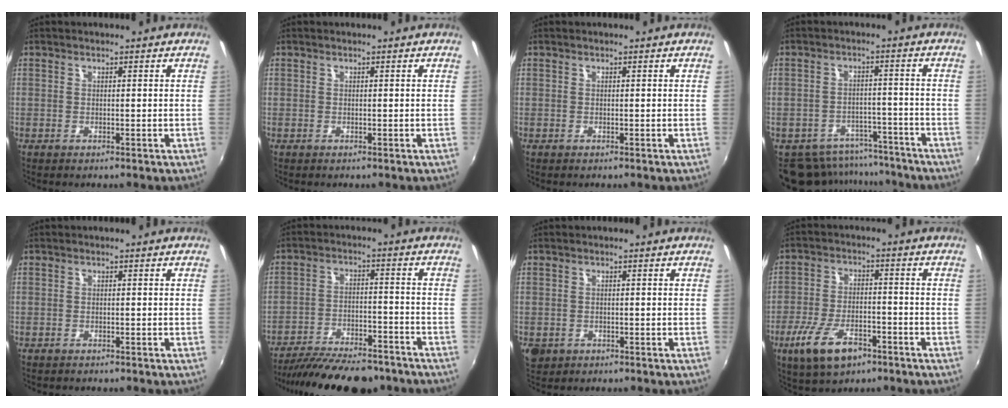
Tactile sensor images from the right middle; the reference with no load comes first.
{"total": 0.0}
{"total": 0.0}
{"total": 12.8, "force": [-11.0, 5.9, 2.7], "torque": [-0.069, 0.018, -0.143]}
{"total": 0.7, "force": [-0.6, 0.4, 0.0], "torque": [-0.004, -0.002, -0.010]}
{"total": 19.0, "force": [-16.2, 5.3, 8.4], "torque": [-0.167, -0.025, -0.235]}
{"total": 3.7, "force": [-1.1, 3.0, 1.7], "torque": [-0.038, -0.007, -0.015]}
{"total": 10.9, "force": [-6.2, 4.9, 7.5], "torque": [-0.170, -0.019, -0.109]}